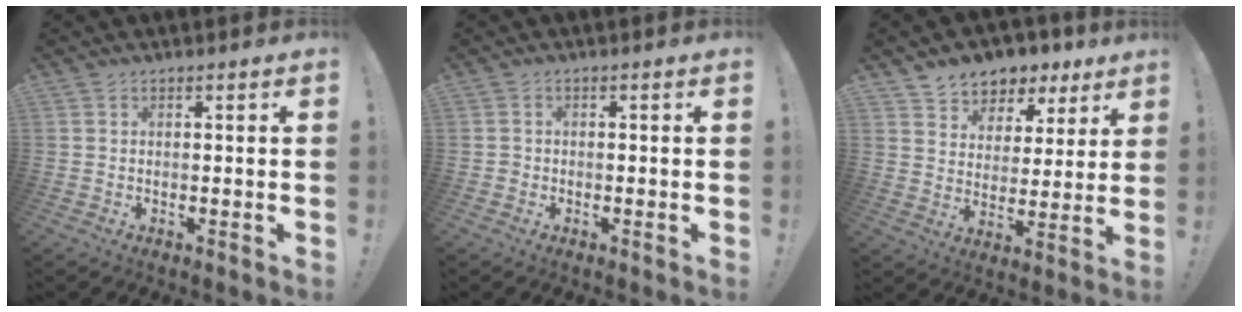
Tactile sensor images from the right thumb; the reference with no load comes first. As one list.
[{"total": 1.2, "force": [-0.6, 0.9, 0.4], "torque": [-0.007, 0.004, -0.010]}, {"total": 6.6, "force": [4.2, 5.1, 0.7], "torque": [-0.008, -0.043, 0.085]}]